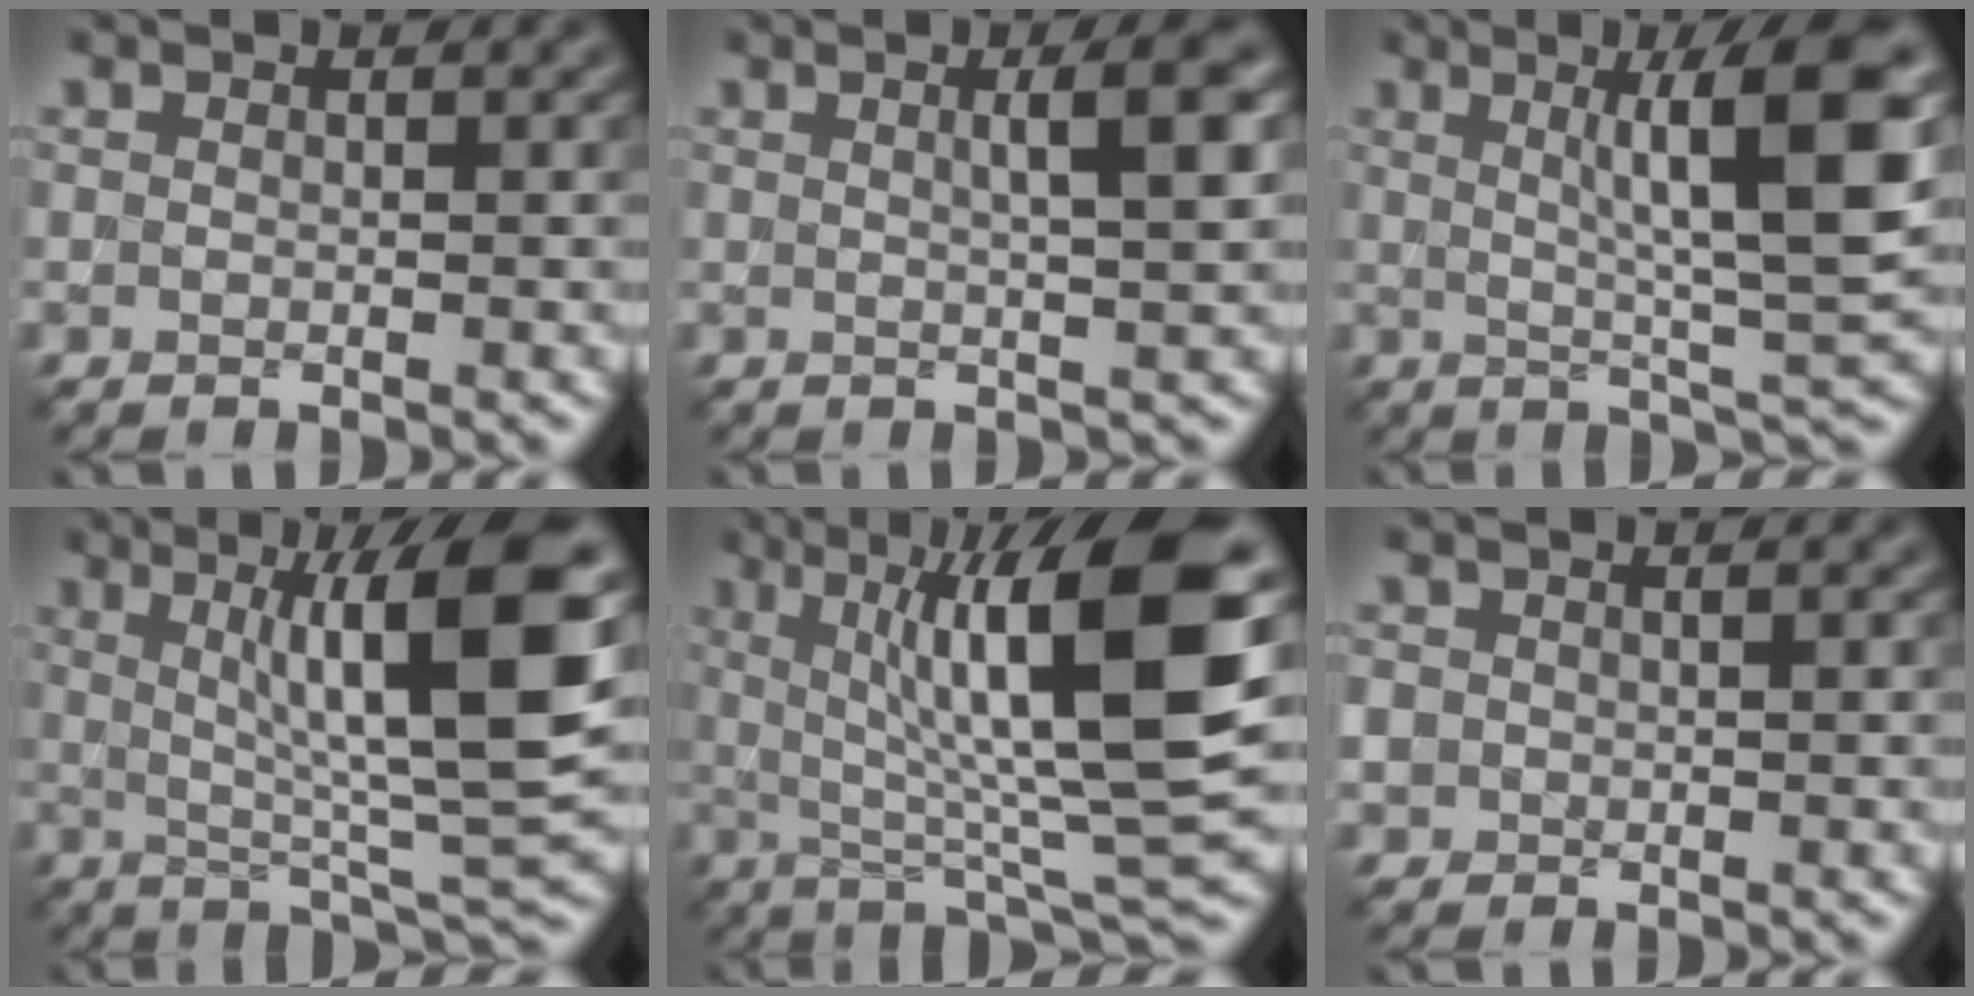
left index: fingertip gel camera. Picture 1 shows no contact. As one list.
[{"total": 4.2, "force": [1.1, 0.8, 4.0], "torque": [-0.043, 0.009, 0.011]}, {"total": 9.1, "force": [2.1, 1.2, 8.8], "torque": [-0.110, 0.003, 0.035]}, {"total": 11.2, "force": [2.7, 2.0, 10.7], "torque": [-0.145, -0.003, 0.048]}, {"total": 13.7, "force": [3.0, 2.7, 13.1], "torque": [-0.190, 0.010, 0.047]}, {"total": 1.6, "force": [0.0, 1.5, 0.7], "torque": [-0.004, 0.005, 0.002]}]